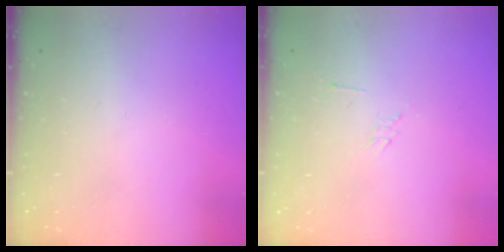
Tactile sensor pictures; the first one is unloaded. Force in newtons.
{"total": 2.3, "press": 2.3, "slide": 0.4}